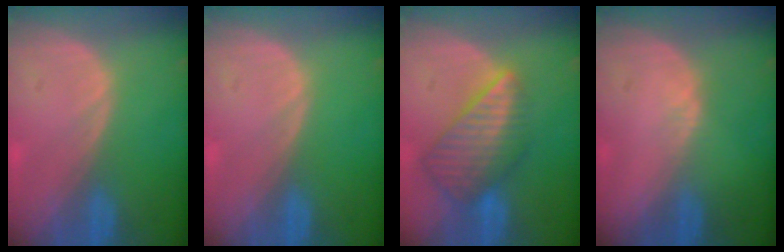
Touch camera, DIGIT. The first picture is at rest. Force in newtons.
{"total": 0.0}
{"total": 8.7, "press": 7.6, "slide": 4.2}
{"total": 1.0, "press": 0.7, "slide": 0.6}